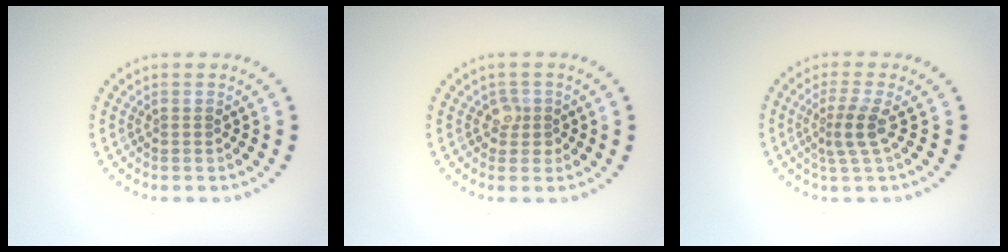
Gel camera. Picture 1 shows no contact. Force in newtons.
{"total": 1.6, "press": 1.3, "slide": 1.0}
{"total": 2.5, "press": 1.8, "slide": 1.7}